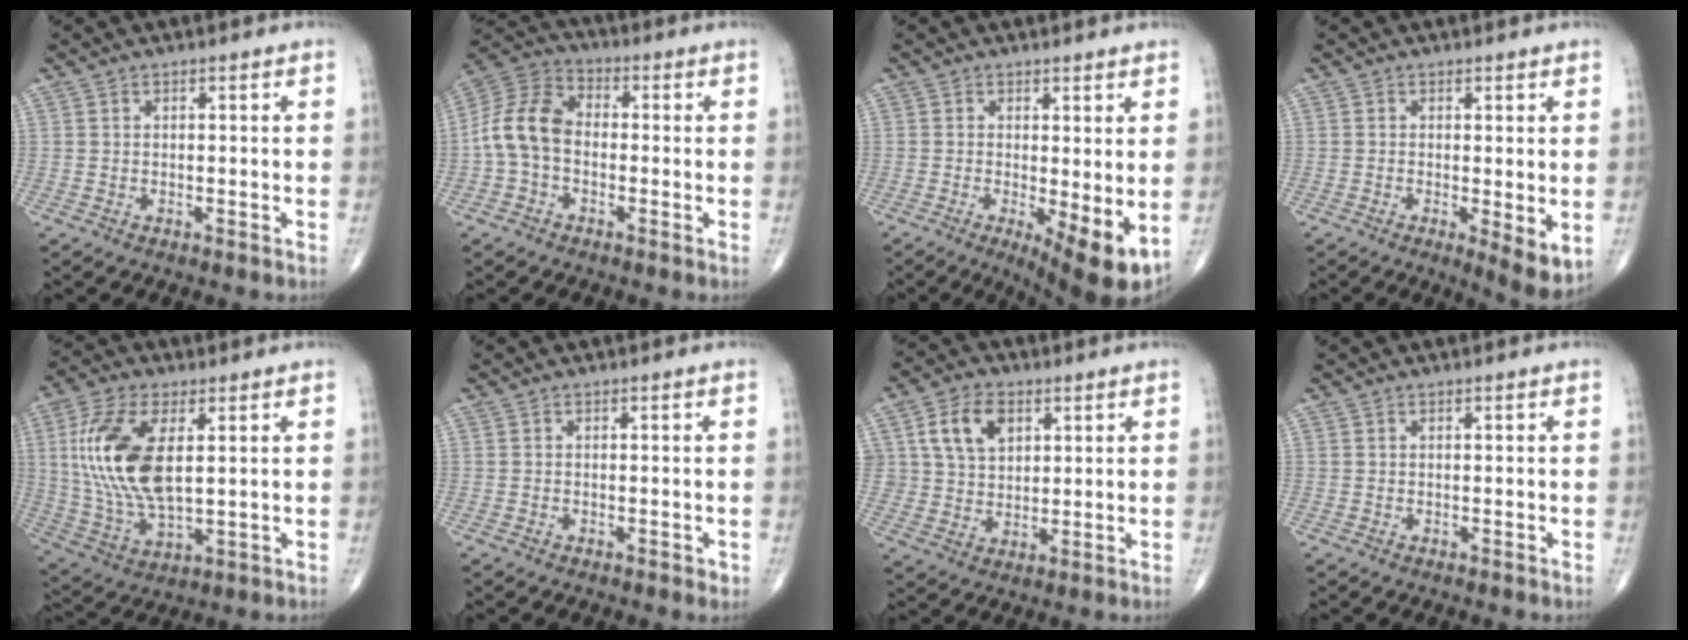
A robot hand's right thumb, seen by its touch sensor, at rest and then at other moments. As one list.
[{"total": 10.7, "force": [-1.5, 7.5, 7.5], "torque": [-0.142, 0.032, -0.043]}, {"total": 8.9, "force": [-1.5, 2.6, 8.4], "torque": [-0.125, -0.022, -0.018]}, {"total": 5.7, "force": [-0.7, 1.6, 5.4], "torque": [-0.081, -0.018, -0.012]}, {"total": 17.1, "force": [3.2, 8.2, 14.7], "torque": [-0.310, -0.010, 0.068]}, {"total": 0.8, "force": [-0.3, 0.5, 0.6], "torque": [-0.008, -0.001, -0.006]}, {"total": 8.9, "force": [3.3, 6.4, 5.2], "torque": [-0.071, -0.009, 0.064]}, {"total": 0.0}]